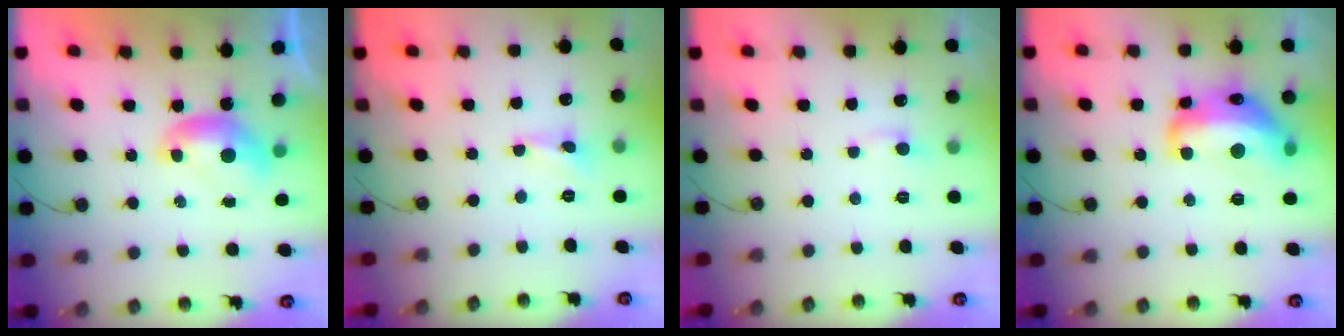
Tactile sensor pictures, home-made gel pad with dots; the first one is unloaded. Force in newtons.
{"total": 1.2, "press": 1.1, "slide": 0.4}
{"total": 0.6, "press": 0.1, "slide": 0.6}
{"total": 11.0, "press": 10.9, "slide": 1.1}